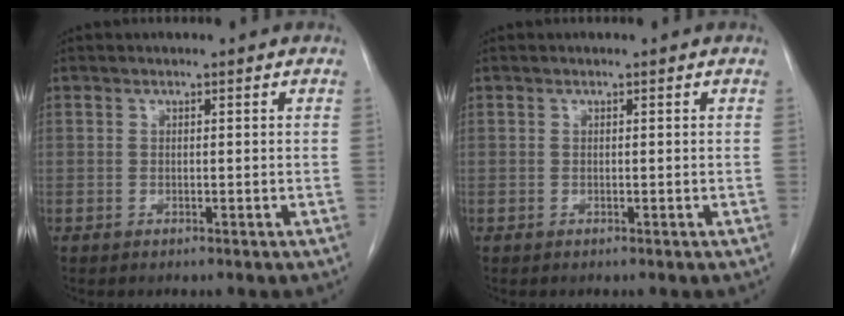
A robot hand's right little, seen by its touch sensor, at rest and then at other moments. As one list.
[{"total": 0.0}]